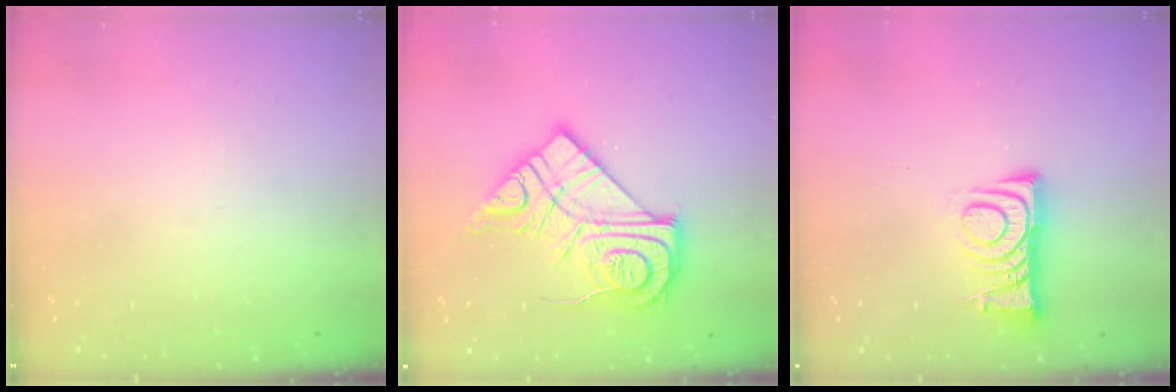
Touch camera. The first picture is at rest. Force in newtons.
{"total": 18.2, "press": 18.1, "slide": 1.2}
{"total": 7.6, "press": 7.6, "slide": 0.7}